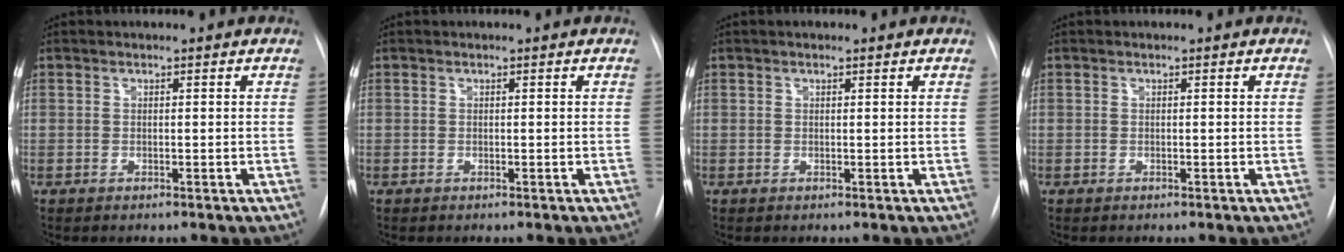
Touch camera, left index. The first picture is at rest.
{"total": 0.0}
{"total": 0.6, "force": [0.4, 0.1, 0.4], "torque": [-0.008, 0.001, 0.006]}
{"total": 0.0}